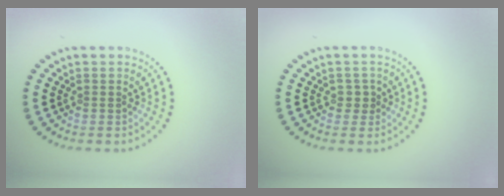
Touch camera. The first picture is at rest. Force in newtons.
{"total": 1.1, "press": 0.9, "slide": 0.6}